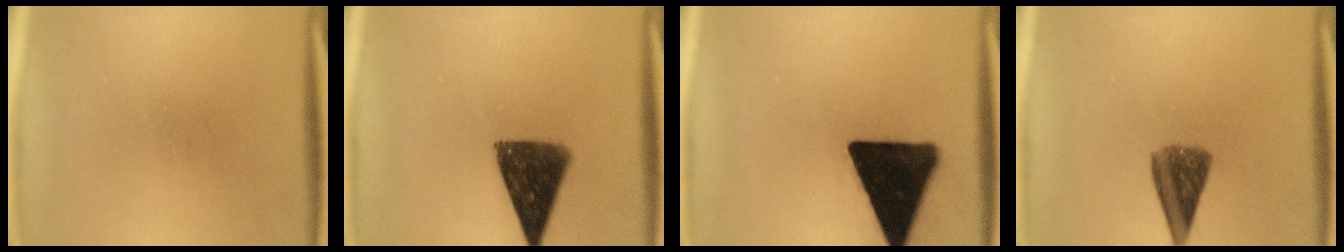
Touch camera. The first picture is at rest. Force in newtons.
{"total": 11.3}
{"total": 19.7}
{"total": 6.9}